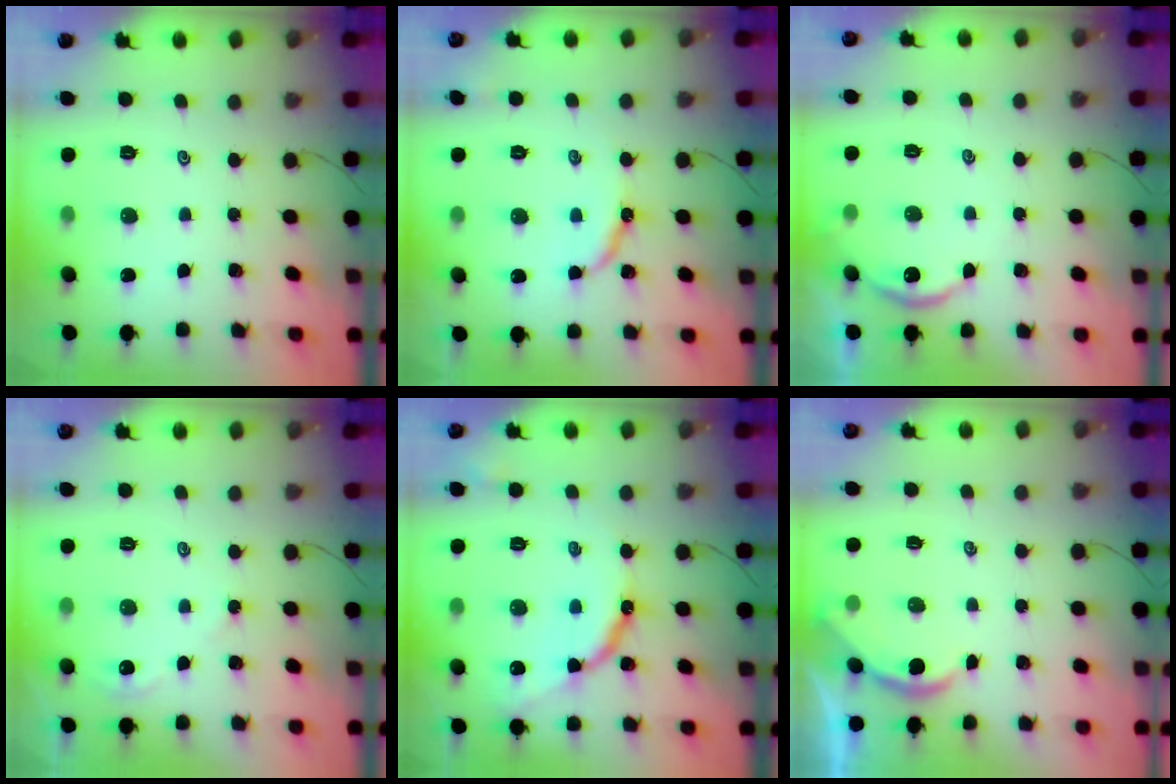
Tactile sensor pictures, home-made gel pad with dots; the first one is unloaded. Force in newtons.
{"total": 7.0, "press": 7.0, "slide": 0.2}
{"total": 3.3, "press": 3.2, "slide": 0.4}
{"total": 1.4, "press": 1.3, "slide": 0.4}
{"total": 10.4, "press": 10.4, "slide": 0.6}
{"total": 1.5, "press": 1.5, "slide": 0.2}